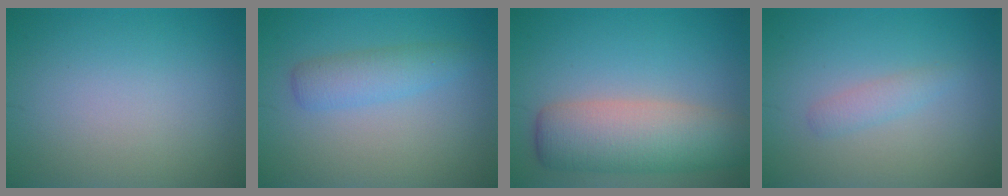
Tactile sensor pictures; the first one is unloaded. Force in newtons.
{"total": 2.8, "press": 2.7, "slide": 0.2}
{"total": 7.3, "press": 7.3, "slide": 0.4}
{"total": 1.4, "press": 1.4, "slide": 0.1}